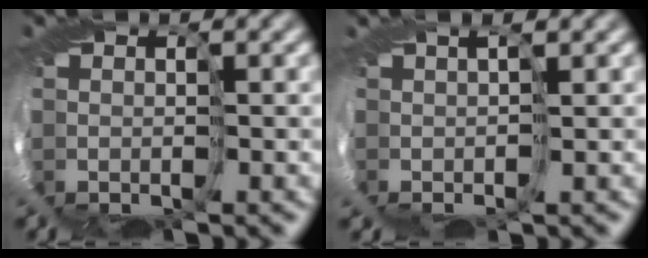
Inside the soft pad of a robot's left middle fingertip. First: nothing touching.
{"total": 2.3, "force": [0.8, -2.1, -0.6], "torque": [0.024, 0.017, -0.001]}